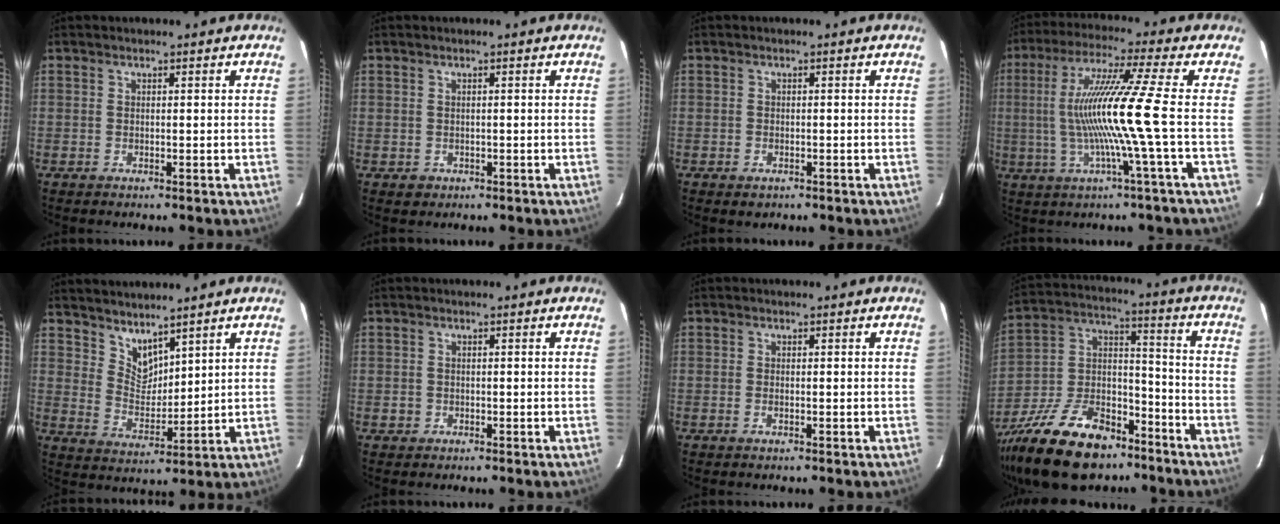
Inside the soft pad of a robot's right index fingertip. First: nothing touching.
{"total": 1.8, "force": [-0.4, 1.8, 0.3], "torque": [-0.002, 0.001, -0.001]}
{"total": 1.7, "force": [-0.9, 1.2, 0.7], "torque": [-0.010, -0.001, -0.012]}
{"total": 13.5, "force": [-1.5, -2.7, 13.1], "torque": [-0.239, -0.004, -0.025]}
{"total": 6.2, "force": [5.3, 2.4, 2.2], "torque": [-0.031, -0.002, 0.106]}
{"total": 1.4, "force": [-0.4, 1.3, 0.1], "torque": [-0.001, 0.004, -0.002]}
{"total": 0.9, "force": [-0.4, 0.4, 0.7], "torque": [-0.014, 0.000, -0.007]}
{"total": 24.5, "force": [-17.0, 11.8, 13.2], "torque": [-0.282, 0.008, -0.279]}